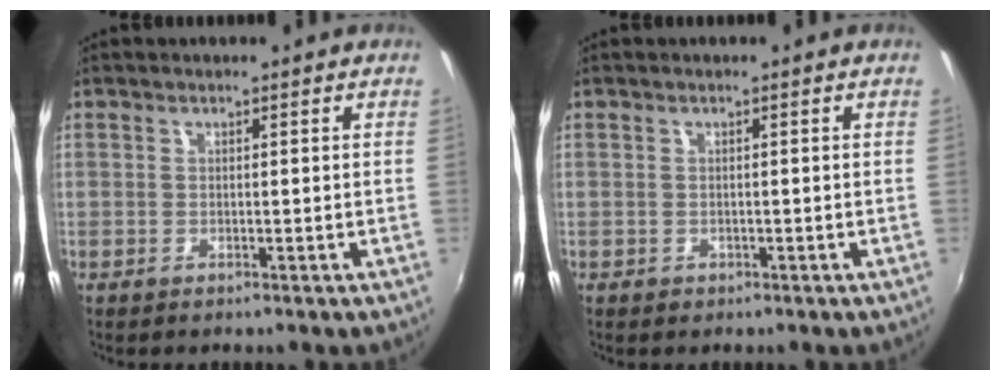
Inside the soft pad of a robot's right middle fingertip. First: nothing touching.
{"total": 0.9, "force": [-0.5, 0.8, 0.2], "torque": [-0.003, -0.004, -0.006]}